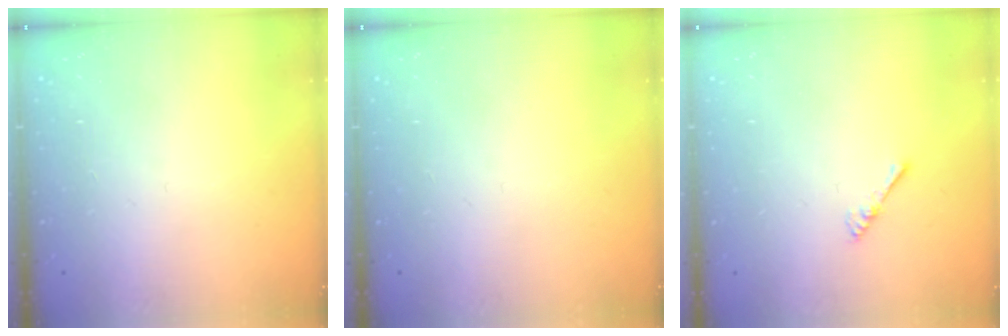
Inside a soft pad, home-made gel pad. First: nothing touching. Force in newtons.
{"total": 0.0}
{"total": 2.4, "press": 2.4, "slide": 0.5}